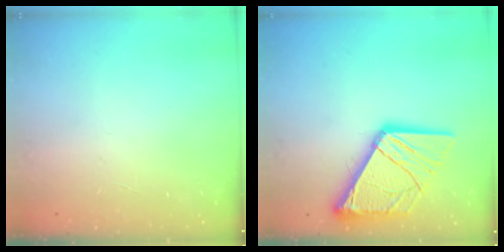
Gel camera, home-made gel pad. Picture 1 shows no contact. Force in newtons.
{"total": 16.7, "press": 16.6, "slide": 1.8}